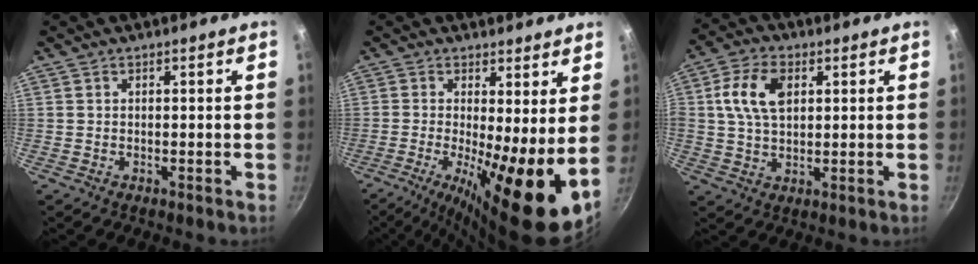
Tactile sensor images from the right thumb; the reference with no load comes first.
{"total": 13.7, "force": [-1.3, 2.9, 13.3], "torque": [-0.211, -0.015, -0.025]}
{"total": 9.7, "force": [2.4, 6.0, 7.1], "torque": [-0.127, 0.008, 0.038]}